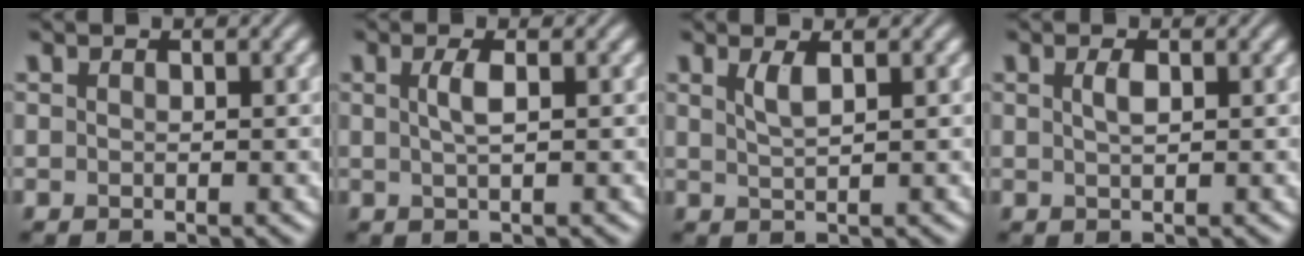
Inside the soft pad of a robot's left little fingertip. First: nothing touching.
{"total": 1.8, "force": [0.3, 0.5, 1.7], "torque": [-0.032, 0.003, 0.004]}
{"total": 1.7, "force": [0.8, 0.5, 1.4], "torque": [-0.026, 0.000, 0.013]}
{"total": 1.2, "force": [0.4, 0.3, 1.0], "torque": [-0.022, 0.003, 0.007]}